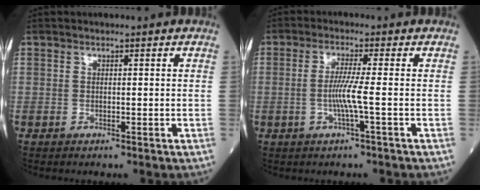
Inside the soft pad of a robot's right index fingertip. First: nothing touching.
{"total": 4.2, "force": [-0.9, -0.8, 4.0], "torque": [-0.084, -0.003, -0.019]}